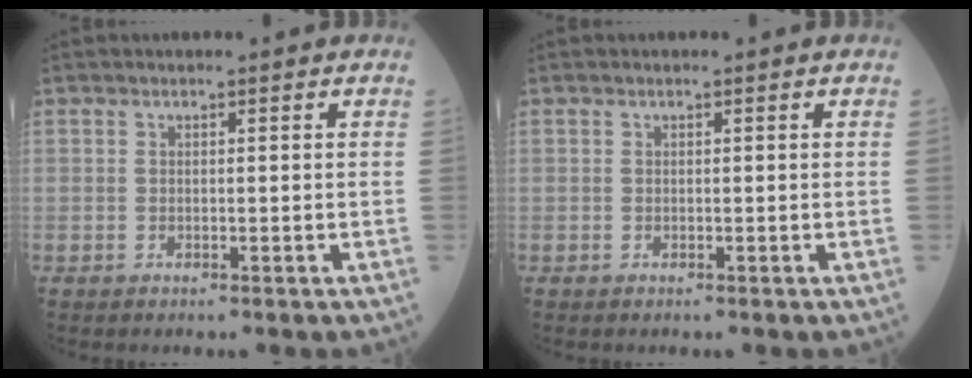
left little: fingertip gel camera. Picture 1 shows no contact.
{"total": 0.0}